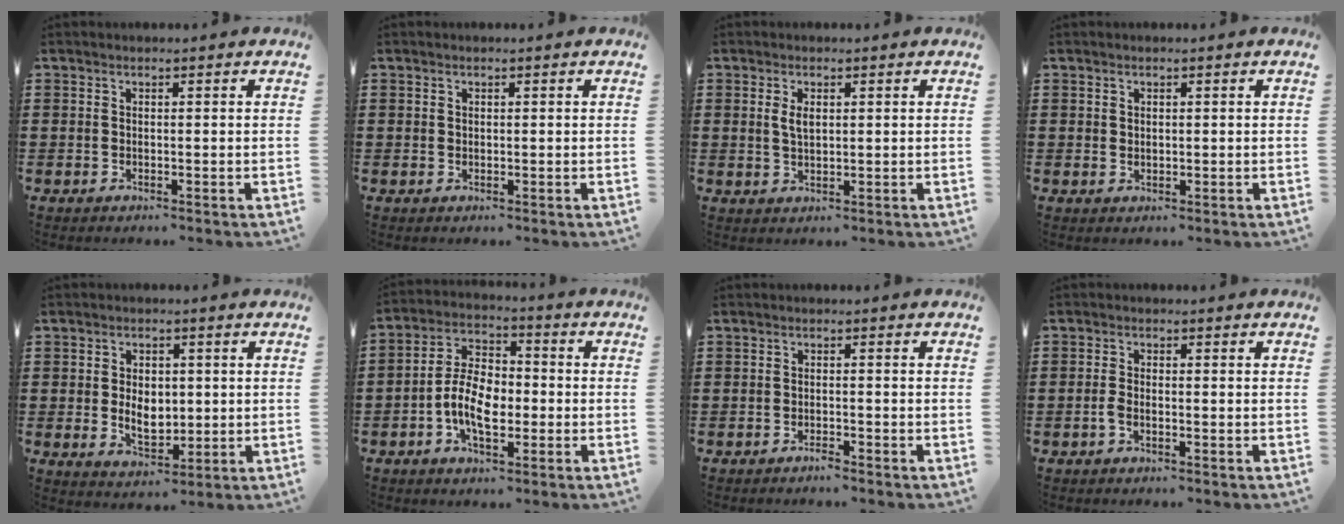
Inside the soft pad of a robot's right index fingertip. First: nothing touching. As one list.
[{"total": 0.5, "force": [0.2, 0.5, 0.1], "torque": [-0.003, 0.003, 0.005]}, {"total": 2.6, "force": [0.7, 1.2, 2.2], "torque": [-0.048, 0.006, 0.011]}, {"total": 0.9, "force": [0.6, 0.6, 0.2], "torque": [-0.004, 0.003, 0.011]}, {"total": 5.3, "force": [0.1, 3.6, 3.8], "torque": [-0.063, 0.005, -0.004]}, {"total": 8.1, "force": [-2.1, 4.6, 6.4], "torque": [-0.146, 0.006, -0.046]}, {"total": 1.0, "force": [-1.0, 0.1, 0.4], "torque": [-0.012, -0.004, -0.017]}, {"total": 1.8, "force": [-0.9, 0.7, 1.5], "torque": [-0.037, -0.002, -0.018]}]